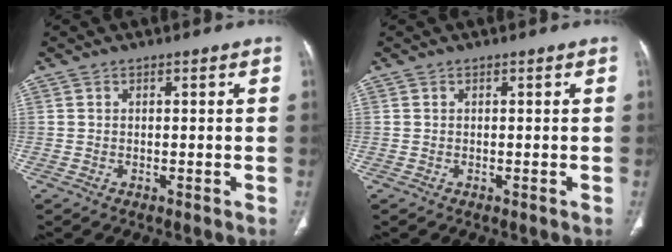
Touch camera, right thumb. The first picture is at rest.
{"total": 0.0}